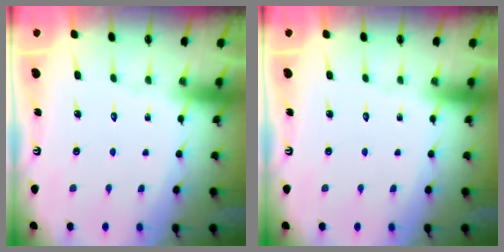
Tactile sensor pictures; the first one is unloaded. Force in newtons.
{"total": 0.0}